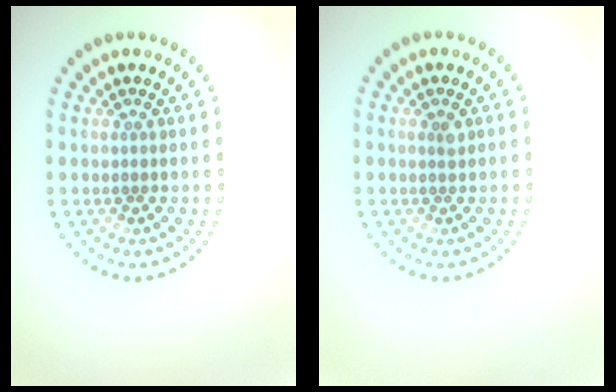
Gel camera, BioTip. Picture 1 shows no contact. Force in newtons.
{"total": 0.8, "press": 0.6, "slide": 0.5}